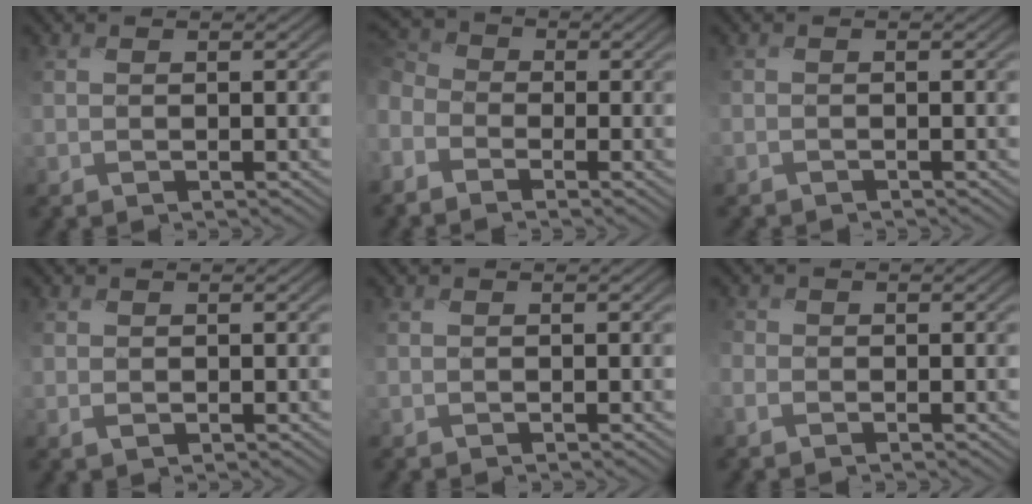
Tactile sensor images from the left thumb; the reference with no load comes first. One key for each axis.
{"total": 6.0, "fx": -3.1, "fy": 4.1, "fz": 3.0, "tx": -0.109, "ty": -0.010, "tz": -0.066}
{"total": 1.0, "fx": -1.0, "fy": 0.4, "fz": -0.1, "tx": -0.001, "ty": -0.005, "tz": -0.023}
{"total": 1.0, "fx": 0.1, "fy": 0.8, "fz": 0.6, "tx": -0.015, "ty": -0.001, "tz": 0.004}
{"total": 0.0}
{"total": 1.7, "fx": -0.9, "fy": 1.2, "fz": 0.6, "tx": -0.019, "ty": -0.003, "tz": -0.028}